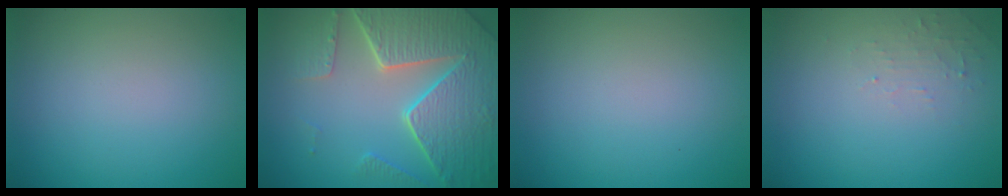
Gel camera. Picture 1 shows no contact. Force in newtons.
{"total": 8.3, "press": 6.1, "slide": 5.6}
{"total": 0.0}
{"total": 1.2, "press": 1.2, "slide": 0.3}